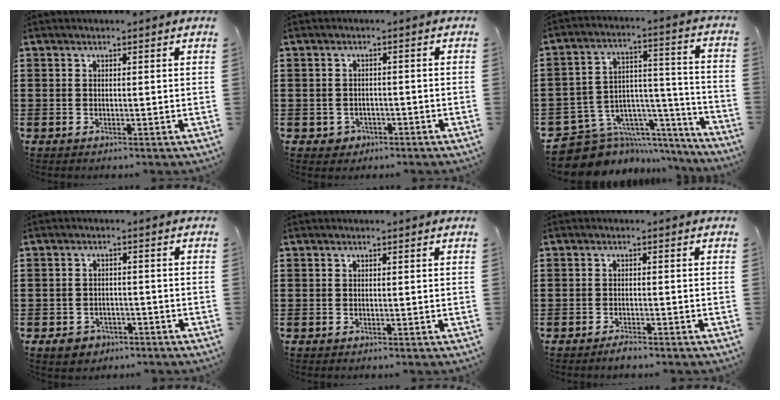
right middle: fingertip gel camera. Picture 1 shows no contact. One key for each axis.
{"total": 1.7, "fx": -1.2, "fy": 1.2, "fz": 0.1, "tx": -0.009, "ty": 0.001, "tz": -0.028}
{"total": 9.1, "fx": -7.5, "fy": 4.9, "fz": 1.7, "tx": -0.051, "ty": 0.000, "tz": -0.138}
{"total": 2.6, "fx": -2.2, "fy": 1.4, "fz": 0.3, "tx": -0.013, "ty": 0.005, "tz": -0.048}
{"total": 0.0}
{"total": 1.6, "fx": -1.5, "fy": 0.3, "fz": 0.6, "tx": -0.014, "ty": -0.001, "tz": -0.028}